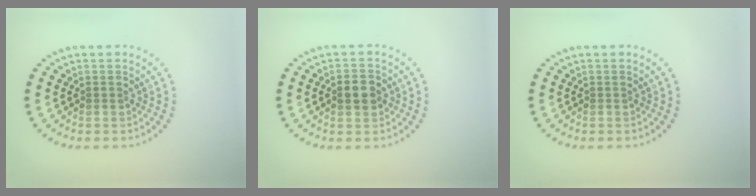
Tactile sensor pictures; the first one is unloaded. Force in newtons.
{"total": 2.4, "press": 2.4, "slide": 0.2}
{"total": 0.0}